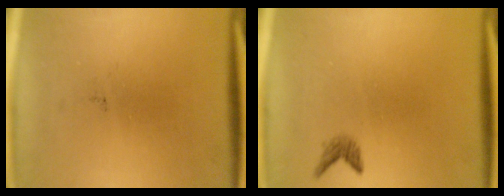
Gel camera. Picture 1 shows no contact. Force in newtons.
{"total": 1.1}